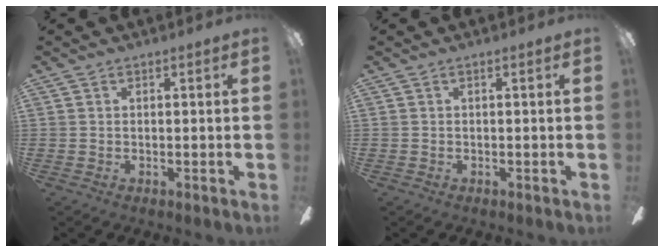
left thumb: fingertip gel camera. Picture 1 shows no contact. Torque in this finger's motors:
{"motor_torque": [0.00, 0.00, 0.10, -0.10, 0.00]}